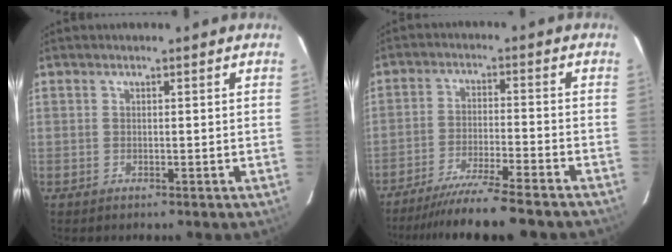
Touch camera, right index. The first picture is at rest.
{"total": 13.7, "force": [-12.2, -0.1, 6.2], "torque": [-0.135, -0.023, -0.198]}